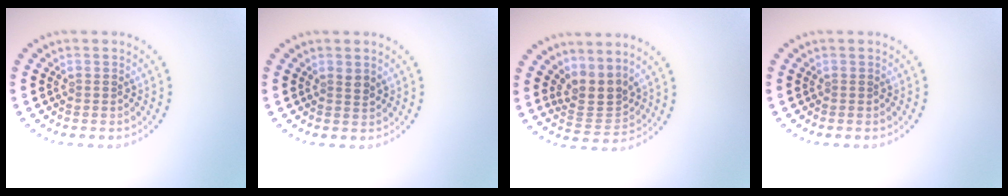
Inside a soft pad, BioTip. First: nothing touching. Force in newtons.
{"total": 0.9, "press": 0.8, "slide": 0.5}
{"total": 3.0, "press": 2.1, "slide": 2.1}
{"total": 0.0}